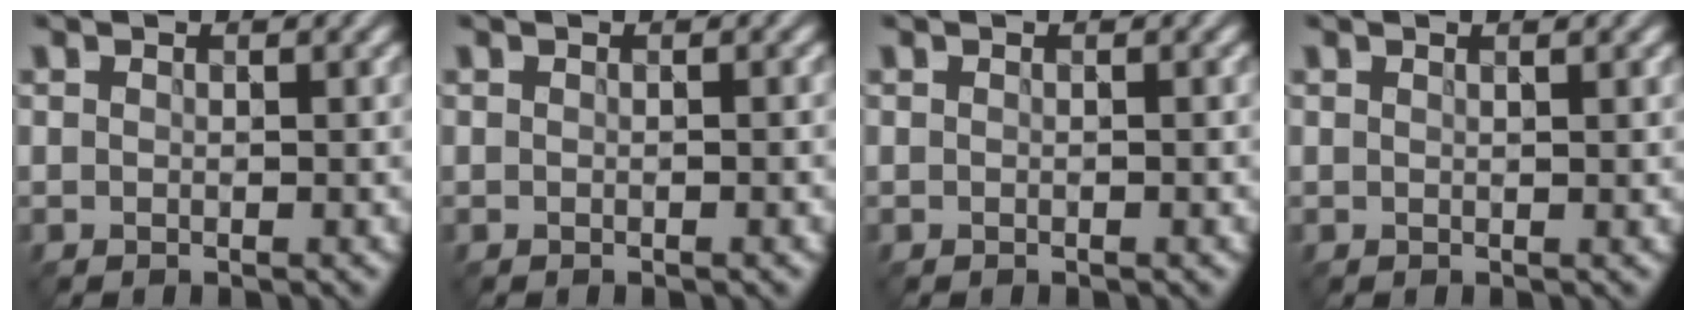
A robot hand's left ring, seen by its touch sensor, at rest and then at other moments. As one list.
[{"total": 0.5, "force": [-0.2, -0.1, 0.4], "torque": [-0.007, -0.001, -0.004]}, {"total": 0.0}, {"total": 0.7, "force": [0.4, 0.1, 0.5], "torque": [-0.005, 0.003, 0.004]}]